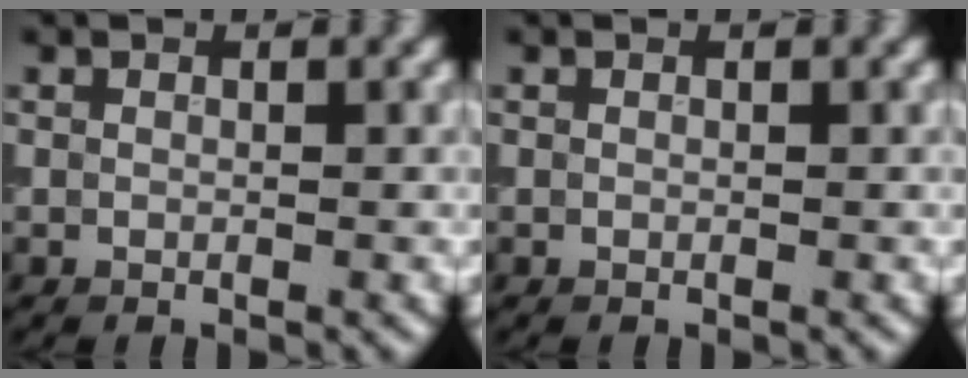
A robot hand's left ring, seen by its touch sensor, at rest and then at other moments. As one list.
[{"total": 0.0}]